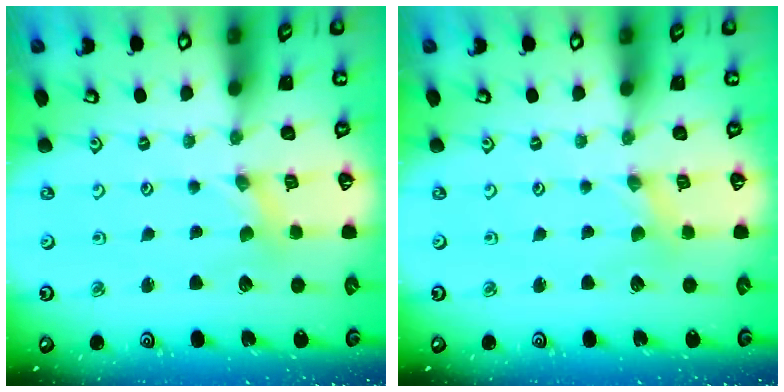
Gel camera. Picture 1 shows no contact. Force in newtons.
{"total": 0.0}